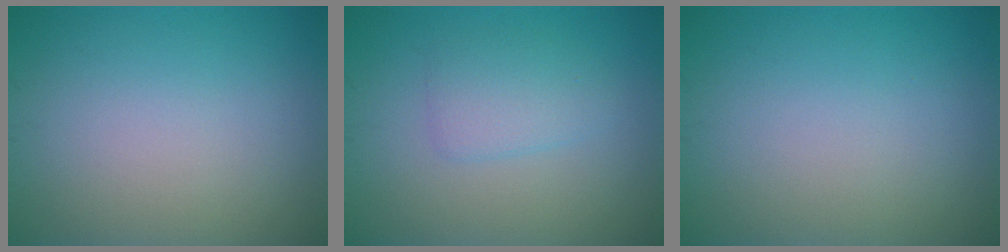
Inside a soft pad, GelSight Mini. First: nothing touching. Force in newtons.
{"total": 2.3, "press": 2.3, "slide": 0.1}
{"total": 0.0}